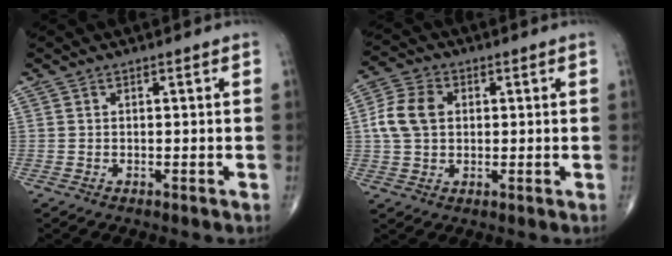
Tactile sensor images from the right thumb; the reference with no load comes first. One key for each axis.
{"total": 8.2, "fx": 1.1, "fy": 6.0, "fz": 5.5, "tx": -0.106, "ty": 0.012, "tz": 0.017}